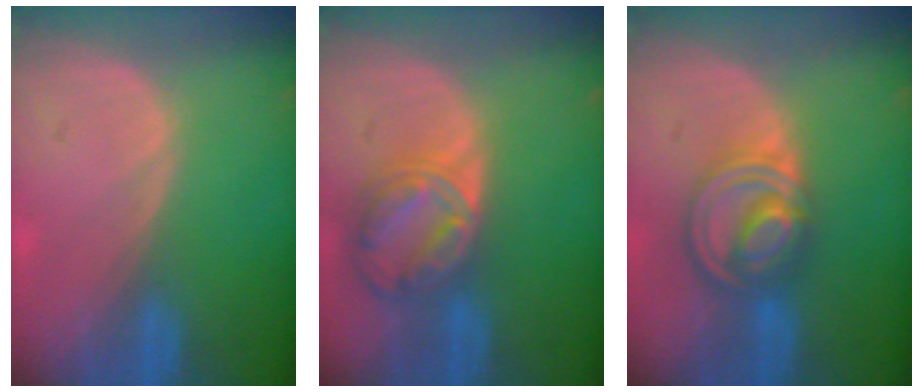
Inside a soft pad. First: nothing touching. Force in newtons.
{"total": 8.5, "press": 7.2, "slide": 4.5}
{"total": 8.1, "press": 6.9, "slide": 4.3}